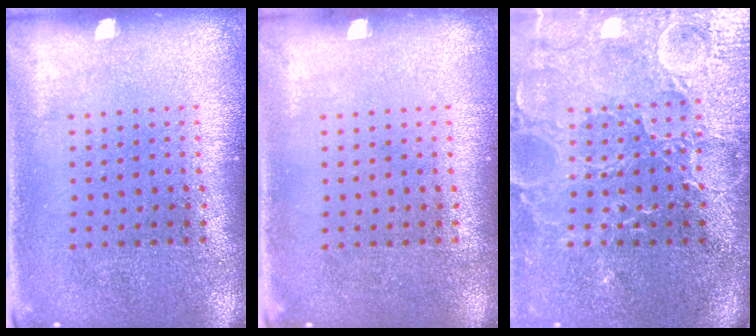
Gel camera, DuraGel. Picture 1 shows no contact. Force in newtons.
{"total": 0.0}
{"total": 3.9, "press": 3.7, "slide": 1.2}